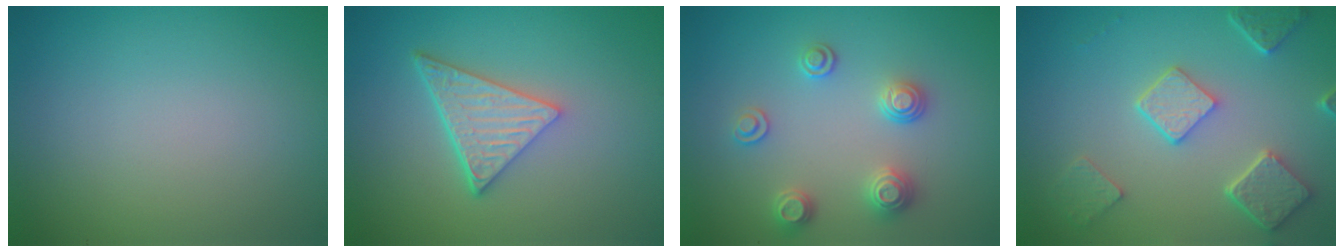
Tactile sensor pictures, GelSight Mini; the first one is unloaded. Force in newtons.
{"total": 4.9, "press": 3.5, "slide": 3.5}
{"total": 2.7, "press": 2.6, "slide": 0.3}
{"total": 5.0, "press": 3.9, "slide": 3.1}